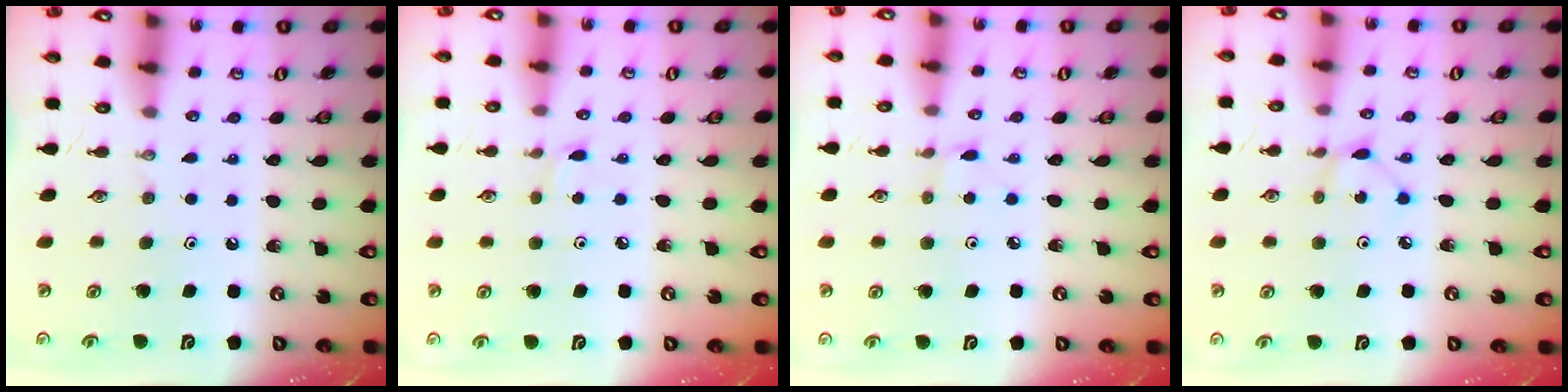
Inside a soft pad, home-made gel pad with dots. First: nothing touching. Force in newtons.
{"total": 1.4, "press": 1.4, "slide": 0.2}
{"total": 1.1, "press": 1.1, "slide": 0.1}
{"total": 2.3, "press": 2.3, "slide": 0.1}